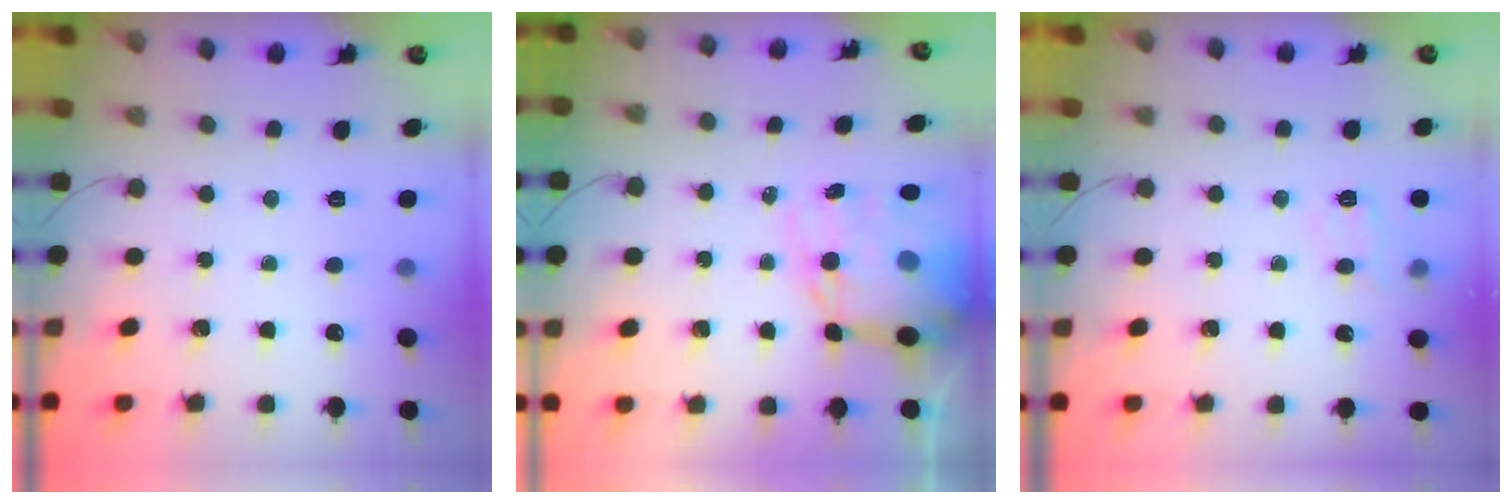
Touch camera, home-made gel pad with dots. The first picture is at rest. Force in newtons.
{"total": 14.3, "press": 13.8, "slide": 3.7}
{"total": 8.2, "press": 8.1, "slide": 1.1}